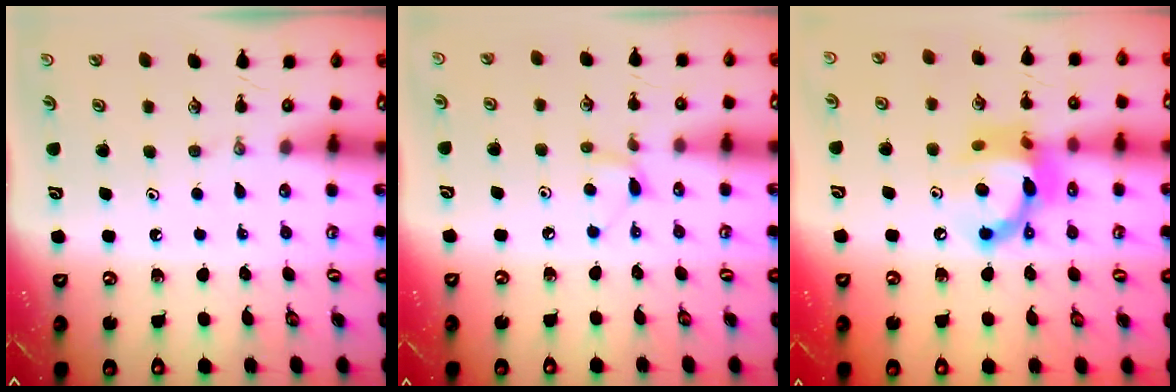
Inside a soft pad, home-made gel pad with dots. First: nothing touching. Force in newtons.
{"total": 5.6, "press": 5.6, "slide": 0.6}
{"total": 15.4, "press": 15.4, "slide": 1.0}